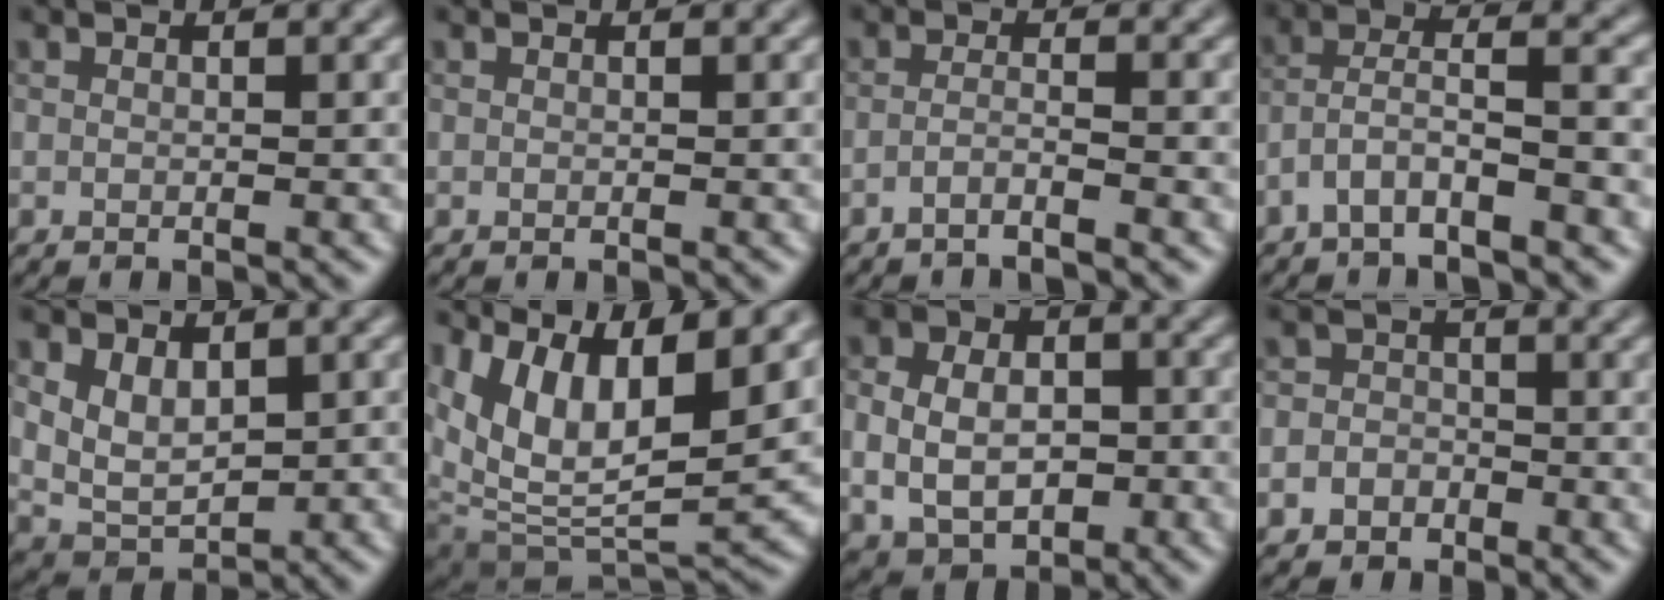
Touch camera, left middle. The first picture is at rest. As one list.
[{"total": 0.0}, {"total": 1.5, "force": [-1.2, 0.1, 1.0], "torque": [-0.016, 0.001, -0.030]}, {"total": 4.0, "force": [-2.3, 1.2, 3.1], "torque": [-0.065, 0.012, -0.052]}, {"total": 4.6, "force": [0.8, 3.0, 3.3], "torque": [-0.062, -0.007, 0.023]}, {"total": 10.7, "force": [5.2, 4.5, 8.2], "torque": [-0.164, 0.001, 0.103]}, {"total": 8.0, "force": [-0.6, 6.3, 4.9], "torque": [-0.077, 0.003, -0.017]}, {"total": 3.6, "force": [-1.7, 3.1, 0.6], "torque": [0.028, 0.002, -0.045]}]